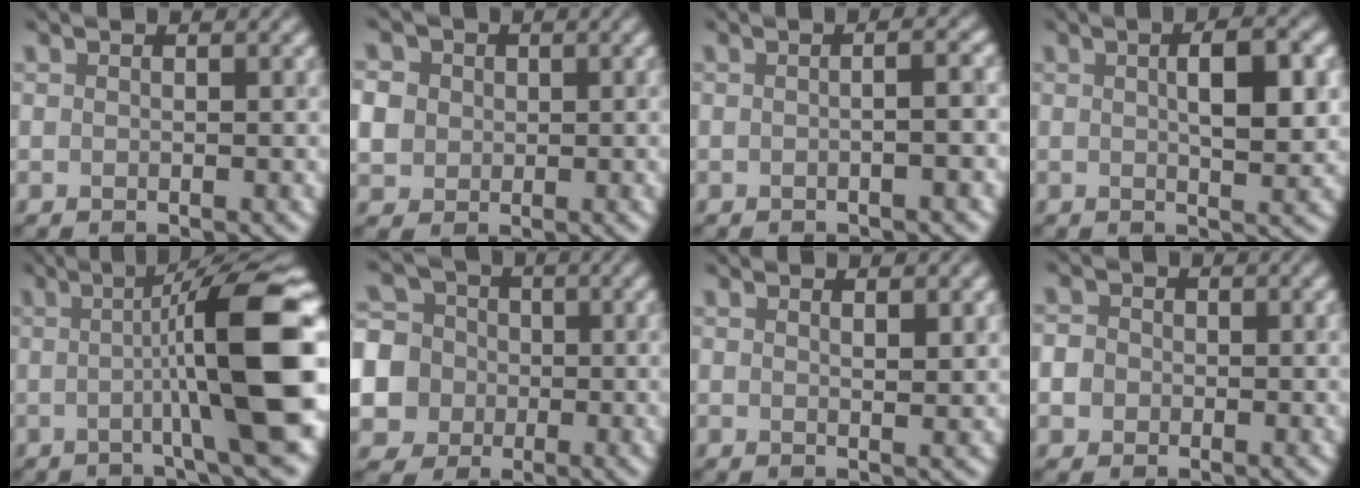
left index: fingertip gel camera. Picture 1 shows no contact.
{"total": 4.6, "force": [0.6, 4.2, 1.9], "torque": [-0.053, 0.019, 0.008]}
{"total": 3.3, "force": [0.0, 1.5, 2.9], "torque": [-0.004, 0.013, -0.026]}
{"total": 4.8, "force": [0.9, 1.3, 4.5], "torque": [-0.069, 0.006, 0.013]}
{"total": 12.3, "force": [-0.5, 2.0, 12.1], "torque": [-0.142, 0.015, -0.015]}
{"total": 8.3, "force": [-1.2, 7.9, 2.4], "torque": [-0.077, 0.013, -0.052]}
{"total": 1.4, "force": [0.9, 0.3, 1.1], "torque": [-0.013, 0.000, 0.013]}
{"total": 3.9, "force": [0.3, 3.6, 1.7], "torque": [-0.020, 0.031, -0.029]}